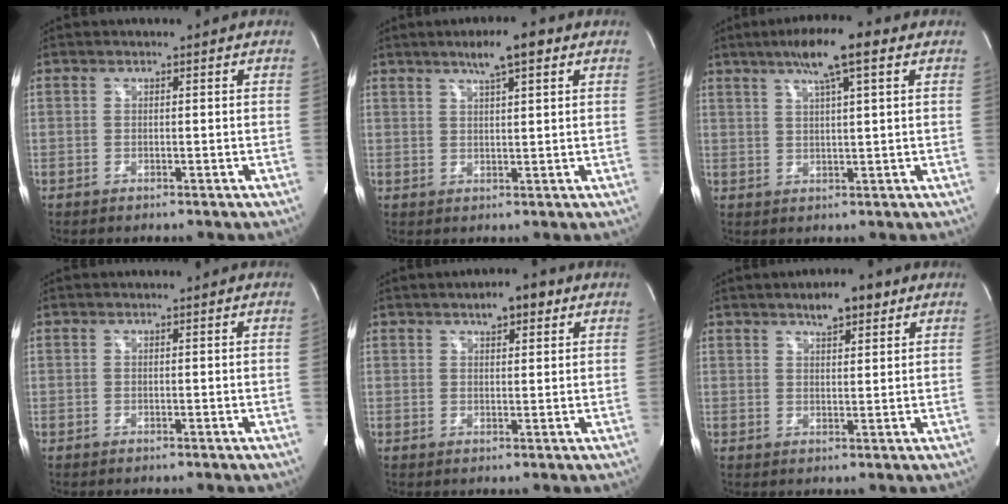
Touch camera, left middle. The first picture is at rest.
{"total": 5.8, "force": [3.6, 0.6, 4.5], "torque": [-0.076, 0.011, 0.057]}
{"total": 8.3, "force": [4.7, 0.4, 6.8], "torque": [-0.116, 0.018, 0.073]}
{"total": 0.0}
{"total": 4.1, "force": [2.5, 1.4, 3.0], "torque": [-0.050, 0.011, 0.036]}
{"total": 5.0, "force": [3.4, 1.3, 3.4], "torque": [-0.058, 0.009, 0.051]}